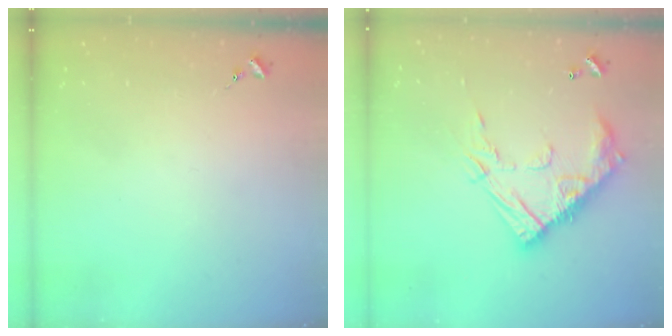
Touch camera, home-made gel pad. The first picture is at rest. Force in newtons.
{"total": 20.4, "press": 20.4, "slide": 1.5}